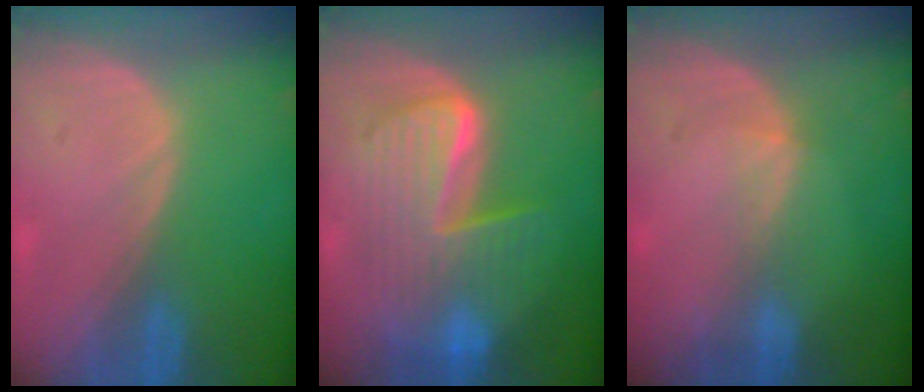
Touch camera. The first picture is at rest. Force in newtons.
{"total": 10.4, "press": 10.4, "slide": 0.9}
{"total": 1.7, "press": 1.3, "slide": 1.1}